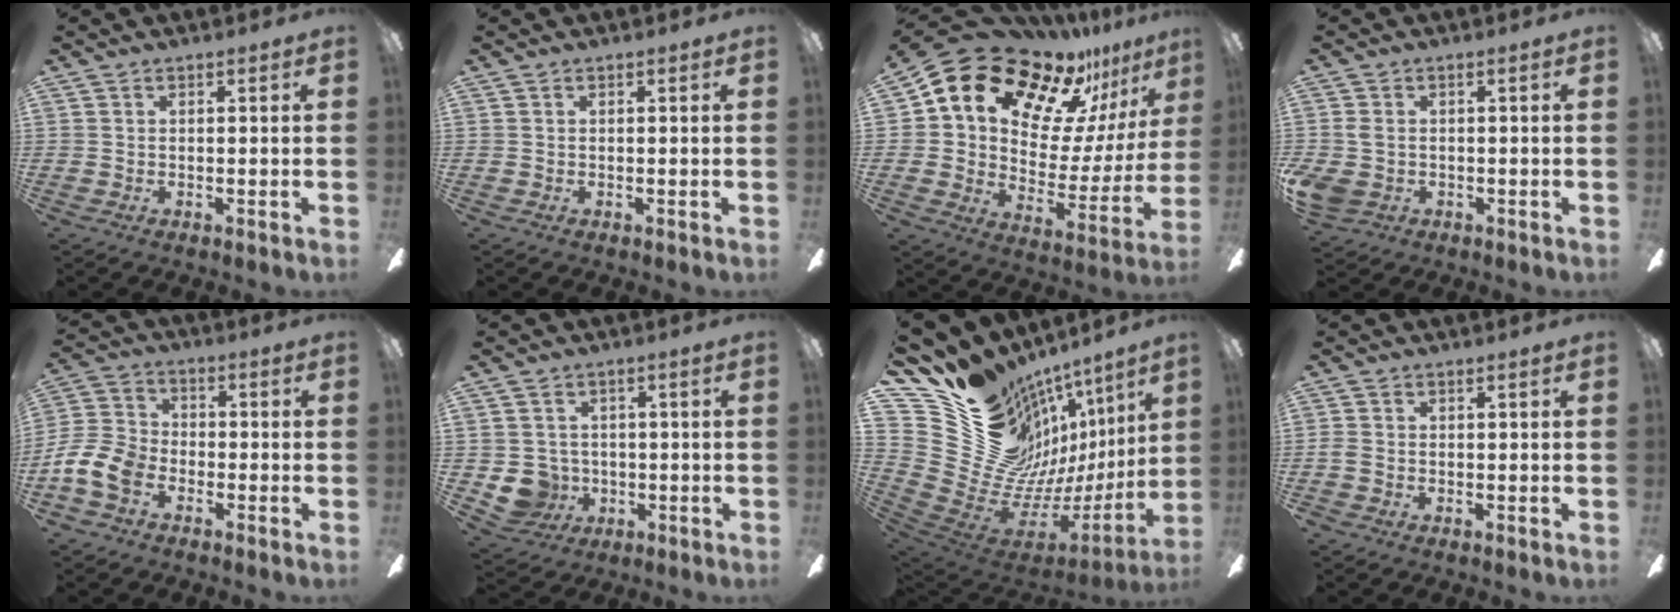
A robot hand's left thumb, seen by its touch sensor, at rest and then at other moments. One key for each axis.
{"total": 0.0}
{"total": 19.6, "fx": 13.5, "fy": 11.2, "fz": 8.8, "tx": -0.155, "ty": -0.088, "tz": 0.241}
{"total": 4.3, "fx": -1.1, "fy": 3.3, "fz": 2.6, "tx": -0.066, "ty": 0.005, "tz": -0.024}
{"total": 9.6, "fx": -4.9, "fy": 6.4, "fz": 5.2, "tx": -0.123, "ty": 0.022, "tz": -0.091}
{"total": 6.1, "fx": -0.3, "fy": 6.0, "fz": 1.1, "tx": -0.048, "ty": -0.005, "tz": 0.000}
{"total": 20.8, "fx": 9.7, "fy": 15.6, "fz": 9.7, "tx": -0.155, "ty": -0.115, "tz": 0.235}
{"total": 1.2, "fx": -0.7, "fy": 0.7, "fz": 0.8, "tx": -0.013, "ty": 0.002, "tz": -0.012}